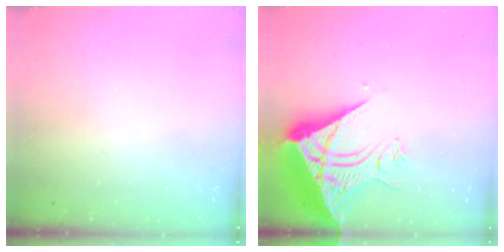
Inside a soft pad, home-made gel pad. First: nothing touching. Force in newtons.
{"total": 14.7, "press": 14.6, "slide": 1.5}